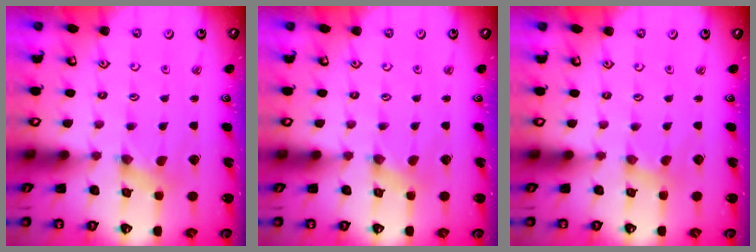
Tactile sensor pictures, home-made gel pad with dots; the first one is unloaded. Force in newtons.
{"total": 0.0}
{"total": 0.6, "press": 0.6, "slide": 0.1}